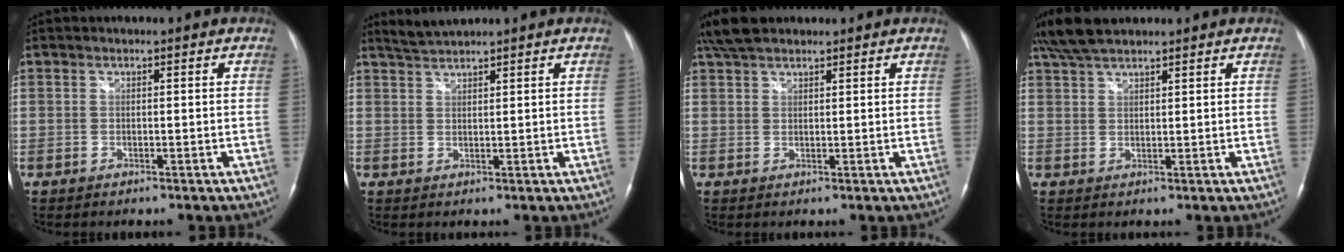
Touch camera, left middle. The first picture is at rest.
{"total": 2.6, "force": [2.5, -0.3, 0.3], "torque": [-0.012, 0.009, 0.054]}
{"total": 5.4, "force": [4.5, 2.0, 2.3], "torque": [-0.051, 0.024, 0.086]}
{"total": 6.6, "force": [5.6, 1.5, 3.0], "torque": [-0.068, 0.027, 0.110]}